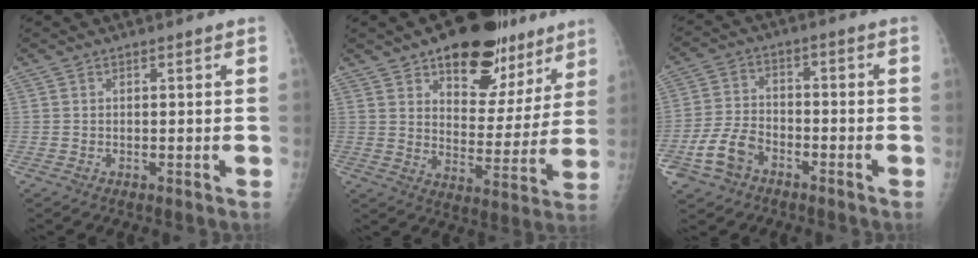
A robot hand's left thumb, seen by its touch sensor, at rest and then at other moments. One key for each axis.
{"total": 19.7, "fx": 12.6, "fy": 10.5, "fz": 10.8, "tx": -0.086, "ty": -0.056, "tz": 0.181}
{"total": 8.9, "fx": -4.6, "fy": 6.1, "fz": 4.6, "tx": -0.090, "ty": 0.028, "tz": -0.086}